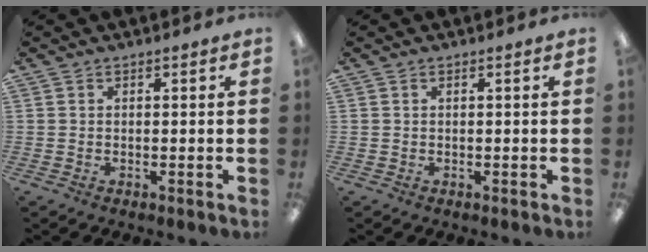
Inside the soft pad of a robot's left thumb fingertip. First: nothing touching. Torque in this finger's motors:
{"motor_torque": [0.00, 0.00, 0.00, 0.00, 0.00]}